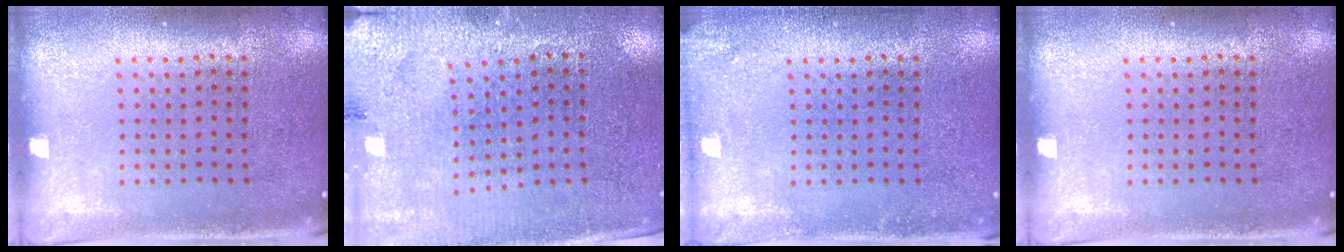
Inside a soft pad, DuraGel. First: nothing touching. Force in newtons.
{"total": 2.8, "press": 2.8, "slide": 0.5}
{"total": 1.2, "press": 1.2, "slide": 0.0}
{"total": 0.0}